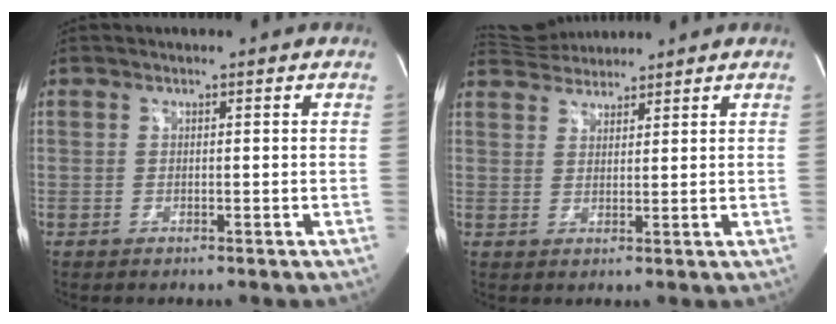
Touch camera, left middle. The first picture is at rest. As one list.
[{"total": 5.4, "force": [5.3, 1.0, 0.7], "torque": [-0.018, 0.024, 0.096]}]